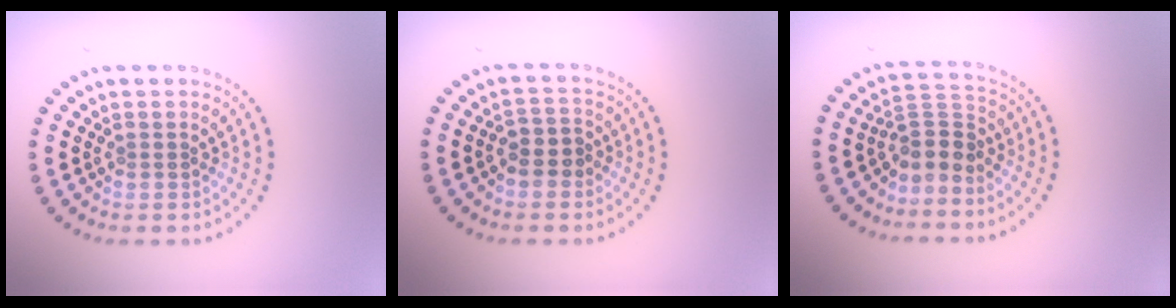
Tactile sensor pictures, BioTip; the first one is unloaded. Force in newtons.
{"total": 2.1, "press": 2.0, "slide": 0.7}
{"total": 2.9, "press": 2.1, "slide": 2.0}